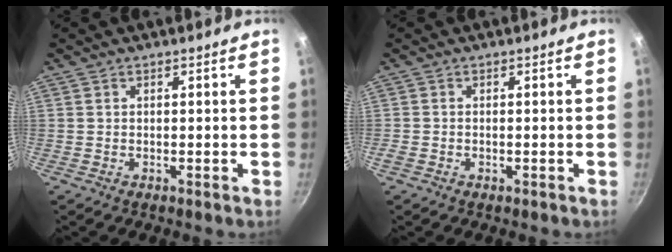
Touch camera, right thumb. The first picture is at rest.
{"total": 0.6, "force": [-0.3, 0.3, 0.4], "torque": [-0.009, 0.001, -0.006]}